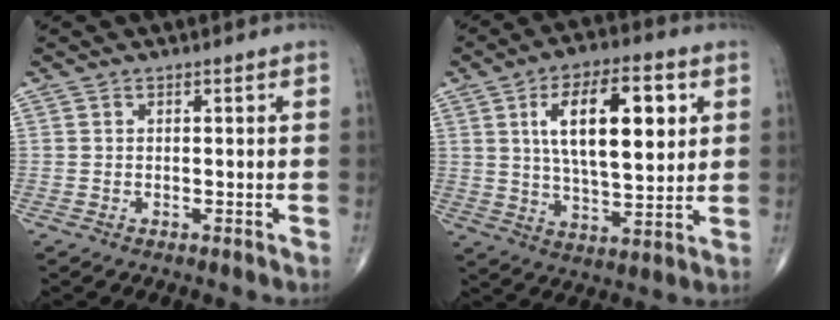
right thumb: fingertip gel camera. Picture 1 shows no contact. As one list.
[{"total": 16.9, "force": [4.7, 7.1, 14.6], "torque": [-0.220, -0.011, 0.079]}]